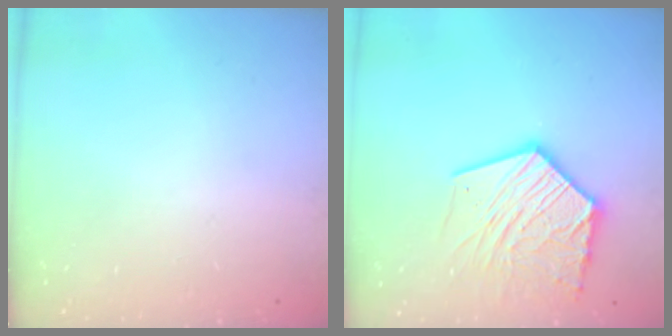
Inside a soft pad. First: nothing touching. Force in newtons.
{"total": 17.9, "press": 17.8, "slide": 1.7}